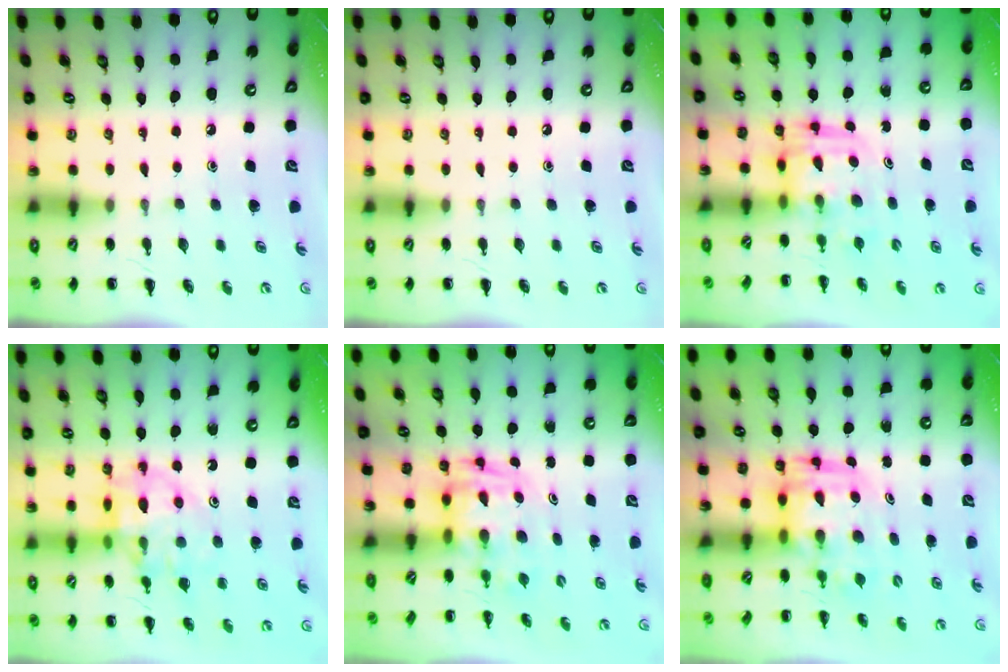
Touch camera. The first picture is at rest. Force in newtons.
{"total": 0.0}
{"total": 3.0, "press": 3.0, "slide": 0.3}
{"total": 14.9, "press": 14.7, "slide": 2.2}
{"total": 2.7, "press": 2.6, "slide": 0.5}
{"total": 3.6, "press": 3.6, "slide": 0.7}